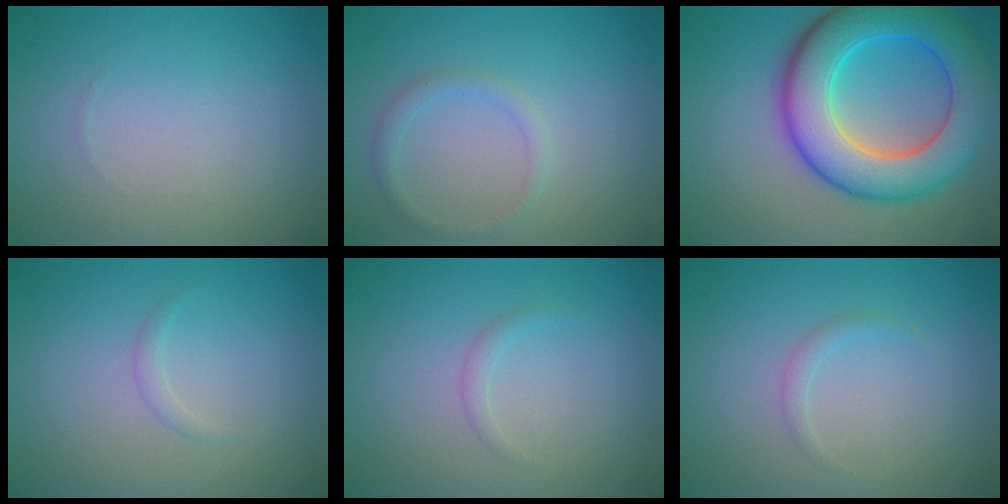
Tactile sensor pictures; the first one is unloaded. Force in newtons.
{"total": 1.4, "press": 1.4, "slide": 0.0}
{"total": 10.6, "press": 10.6, "slide": 0.1}
{"total": 0.7, "press": 0.7, "slide": 0.0}
{"total": 0.9, "press": 0.9, "slide": 0.0}
{"total": 0.9, "press": 0.9, "slide": 0.1}